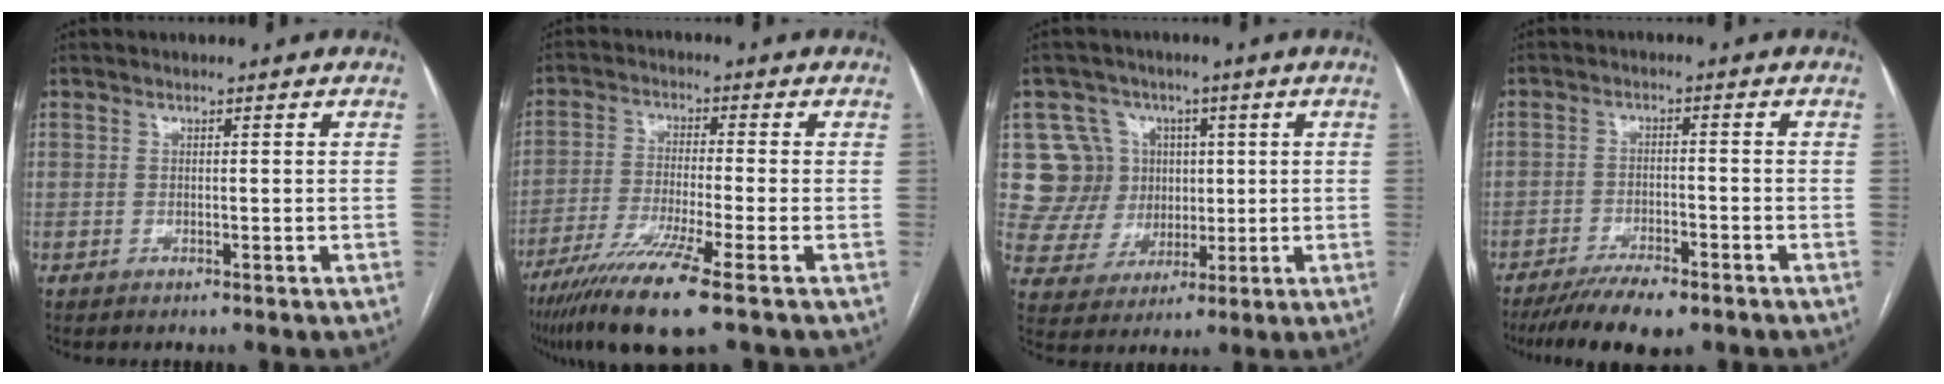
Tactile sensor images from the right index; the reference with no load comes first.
{"total": 11.8, "force": [-7.5, -0.8, 9.1], "torque": [-0.173, -0.033, -0.132]}
{"total": 11.0, "force": [3.0, 10.5, 1.3], "torque": [-0.034, 0.045, 0.065]}
{"total": 8.3, "force": [-6.5, 1.9, 4.9], "torque": [-0.079, -0.016, -0.107]}